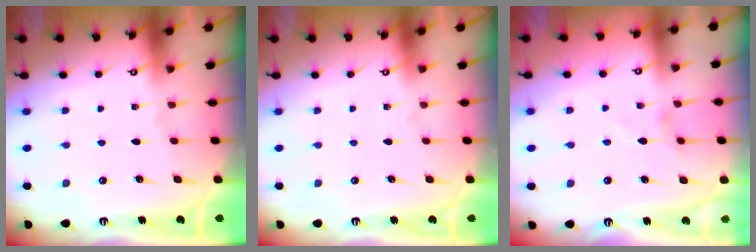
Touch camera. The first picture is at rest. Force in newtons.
{"total": 0.0}
{"total": 1.9, "press": 1.9, "slide": 0.3}